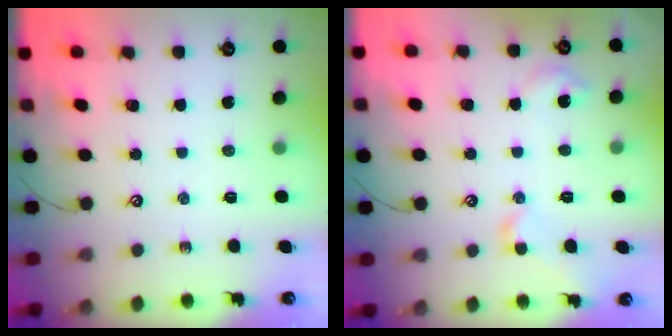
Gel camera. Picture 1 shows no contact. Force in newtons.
{"total": 3.8, "press": 3.7, "slide": 0.7}